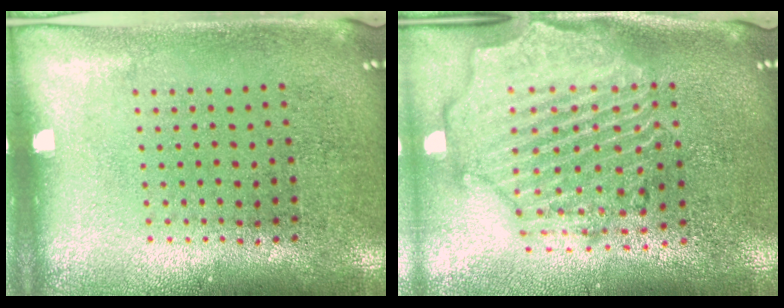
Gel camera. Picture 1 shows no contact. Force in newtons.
{"total": 2.9, "press": 2.5, "slide": 1.4}